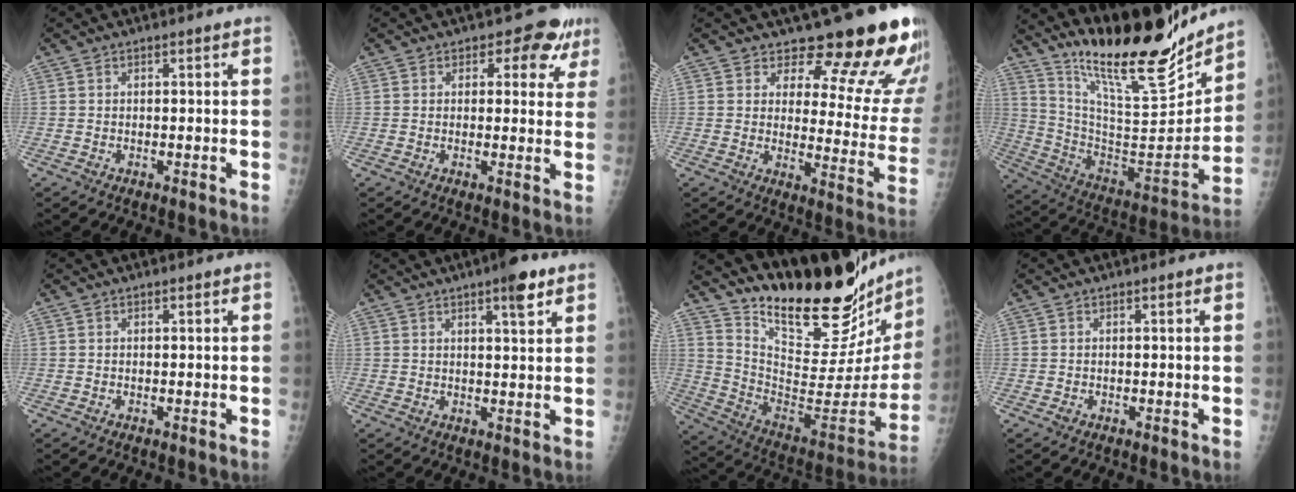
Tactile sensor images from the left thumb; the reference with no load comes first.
{"total": 6.6, "force": [3.5, 4.3, 3.7], "torque": [0.003, -0.008, 0.034]}
{"total": 16.6, "force": [14.3, 5.0, 7.0], "torque": [-0.038, -0.125, 0.162]}
{"total": 24.6, "force": [20.0, 5.2, 13.3], "torque": [-0.185, -0.117, 0.334]}
{"total": 0.0}
{"total": 5.4, "force": [3.2, 1.2, 4.2], "torque": [-0.054, -0.015, 0.043]}
{"total": 31.4, "force": [26.4, 8.1, 15.0], "torque": [-0.213, -0.174, 0.384]}
{"total": 0.5, "force": [-0.1, 0.5, 0.2], "torque": [0.001, 0.001, -0.002]}